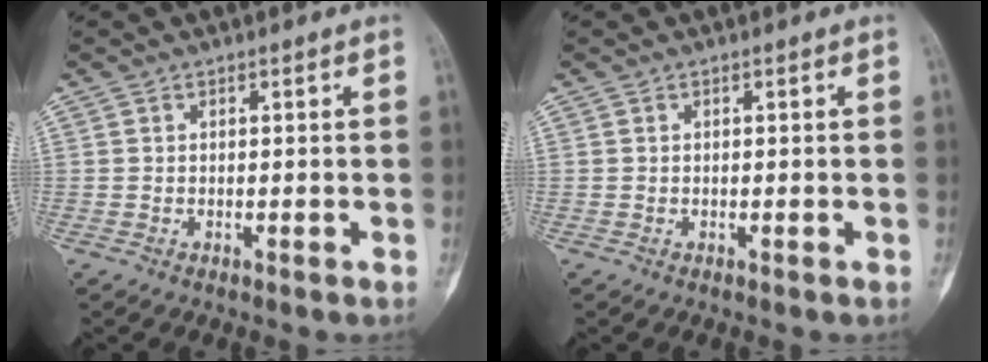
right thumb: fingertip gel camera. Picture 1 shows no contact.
{"total": 0.0}